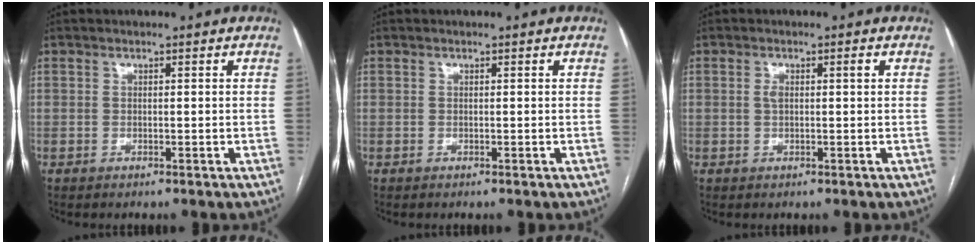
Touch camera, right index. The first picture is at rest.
{"total": 0.0}
{"total": 2.0, "force": [0.4, 0.6, 1.9], "torque": [-0.040, 0.010, 0.010]}